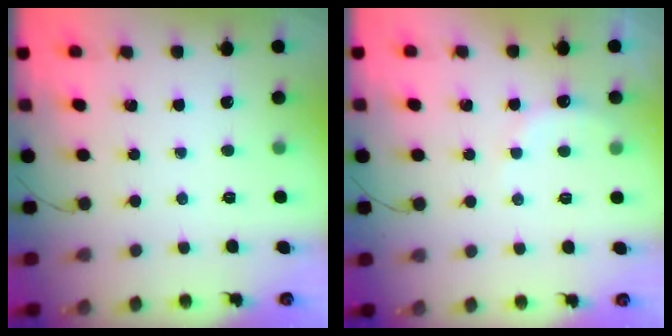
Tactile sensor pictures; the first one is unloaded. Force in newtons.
{"total": 5.6, "press": 5.5, "slide": 1.3}